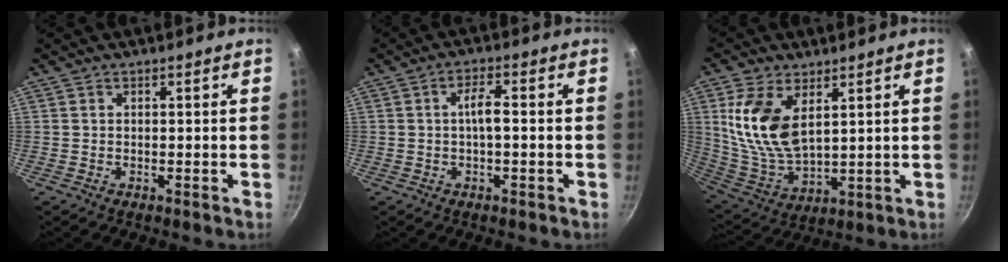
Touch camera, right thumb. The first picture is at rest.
{"total": 3.8, "force": [-0.3, 1.0, 3.7], "torque": [-0.072, 0.015, -0.007]}
{"total": 14.3, "force": [4.6, 7.8, 11.1], "torque": [-0.214, -0.030, 0.103]}